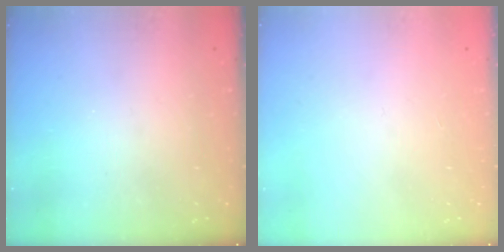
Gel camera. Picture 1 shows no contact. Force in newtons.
{"total": 0.0}